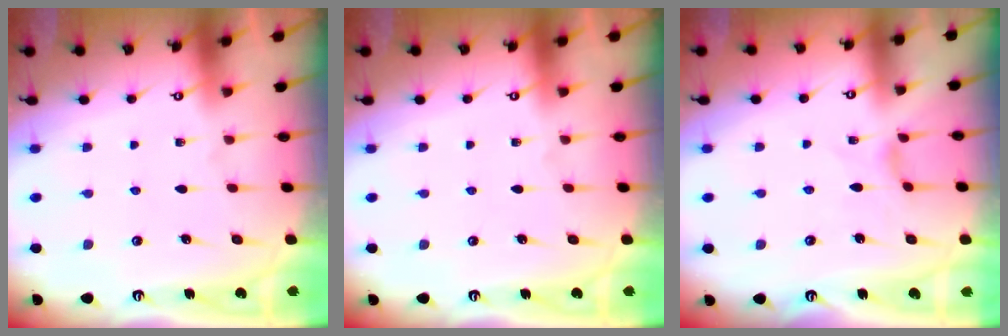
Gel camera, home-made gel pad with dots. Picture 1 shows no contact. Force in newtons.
{"total": 0.0}
{"total": 1.3, "press": 1.2, "slide": 0.4}